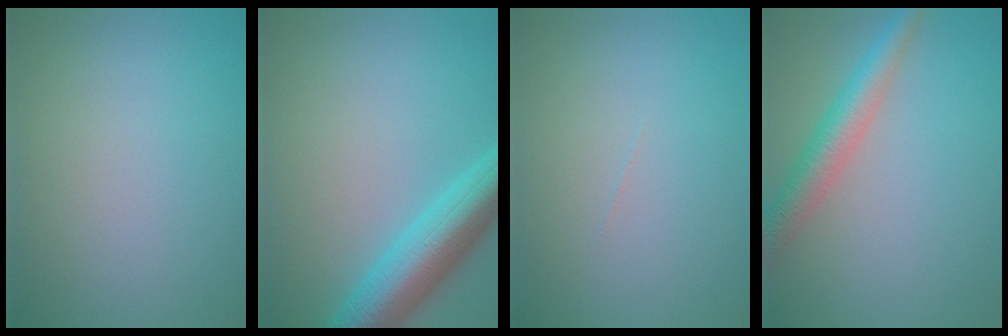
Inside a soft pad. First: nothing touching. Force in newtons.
{"total": 7.2, "press": 7.2, "slide": 0.2}
{"total": 0.0}
{"total": 4.3, "press": 4.3, "slide": 0.2}